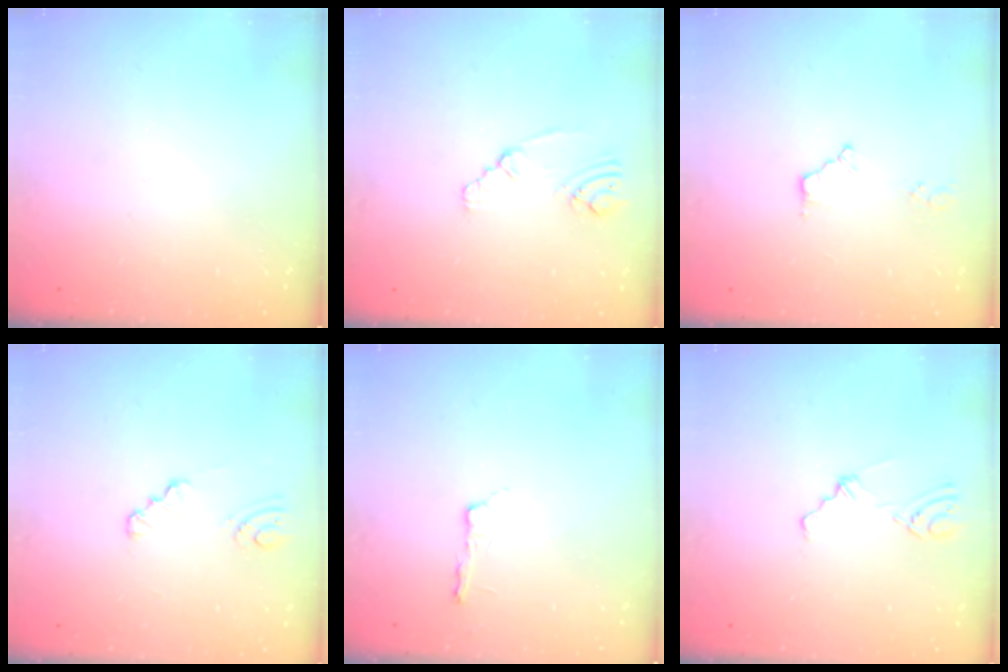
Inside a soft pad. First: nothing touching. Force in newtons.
{"total": 2.7, "press": 2.7, "slide": 0.5}
{"total": 4.4, "press": 4.4, "slide": 0.6}
{"total": 2.6, "press": 2.6, "slide": 0.3}
{"total": 2.2, "press": 2.1, "slide": 0.4}
{"total": 2.4, "press": 2.2, "slide": 0.9}